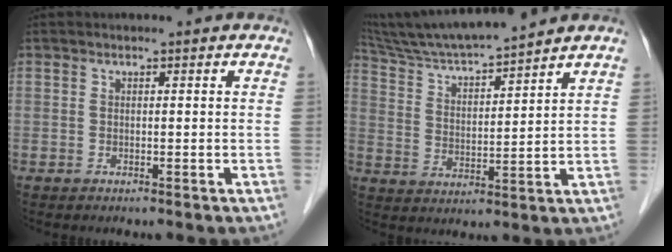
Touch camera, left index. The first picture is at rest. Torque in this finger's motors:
{"motor_torque": [-0.33, -0.95, 0.27, 0.07]}